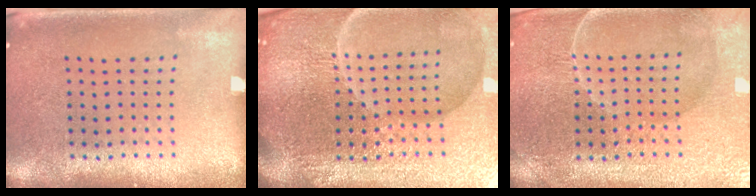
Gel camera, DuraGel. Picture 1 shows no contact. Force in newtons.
{"total": 7.3, "press": 6.4, "slide": 3.5}
{"total": 4.2, "press": 4.0, "slide": 1.2}